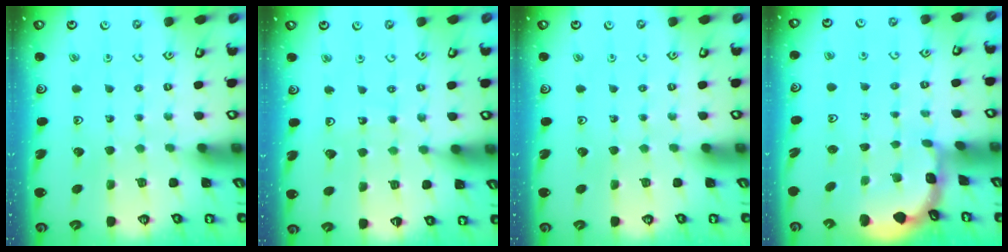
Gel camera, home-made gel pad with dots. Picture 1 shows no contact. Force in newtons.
{"total": 7.2, "press": 6.7, "slide": 2.5}
{"total": 0.0}
{"total": 2.0, "press": 2.0, "slide": 0.3}